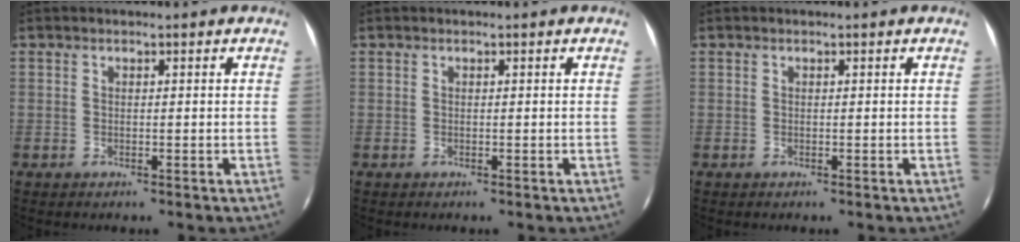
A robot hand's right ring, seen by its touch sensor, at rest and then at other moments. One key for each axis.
{"total": 0.0}
{"total": 0.0}